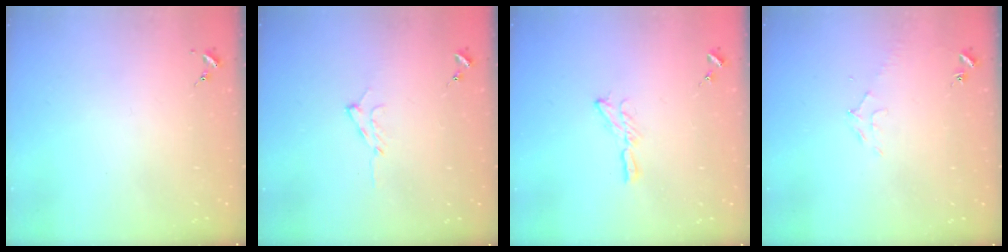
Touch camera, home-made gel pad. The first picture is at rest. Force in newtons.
{"total": 7.4, "press": 7.3, "slide": 0.8}
{"total": 6.5, "press": 6.5, "slide": 0.3}
{"total": 6.6, "press": 6.6, "slide": 0.8}